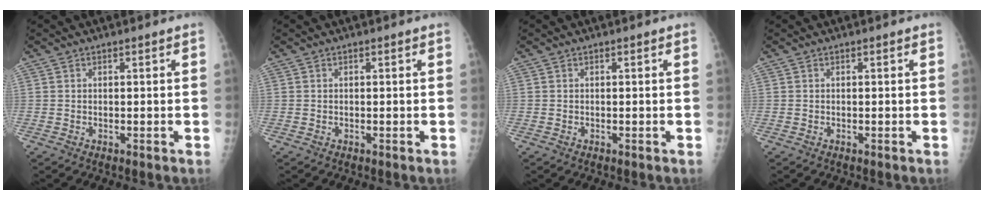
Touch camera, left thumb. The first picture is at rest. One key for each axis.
{"total": 0.0}
{"total": 0.0}
{"total": 0.0}